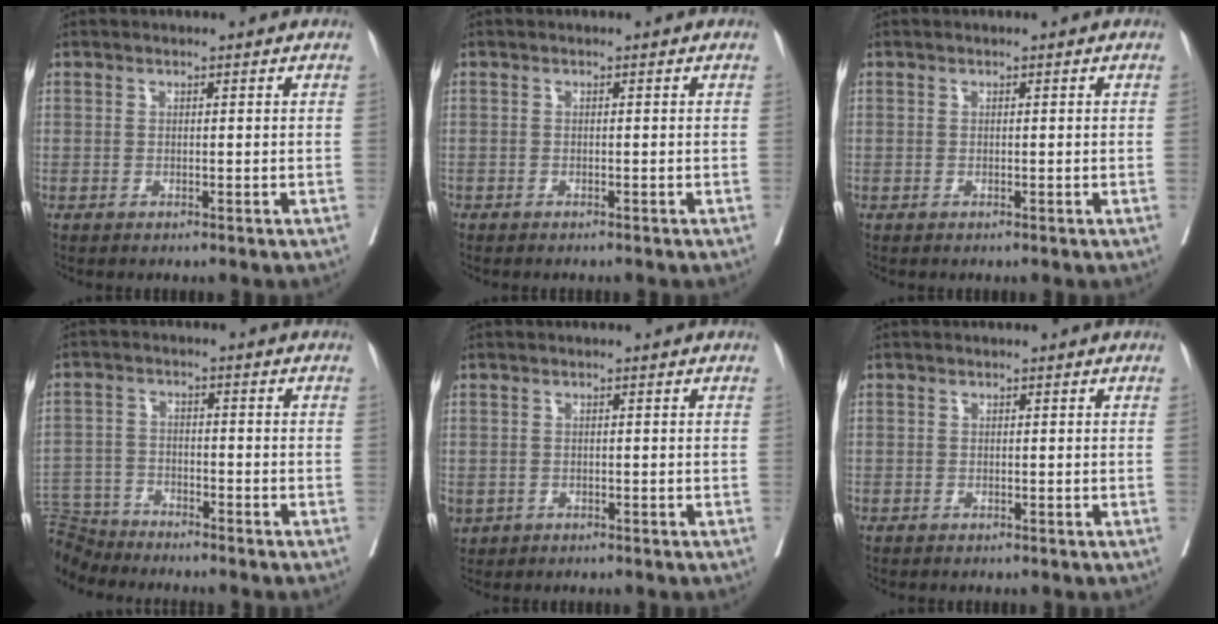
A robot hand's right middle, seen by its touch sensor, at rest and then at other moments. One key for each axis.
{"total": 0.6, "fx": -0.5, "fy": 0.1, "fz": 0.1, "tx": -0.003, "ty": -0.001, "tz": -0.013}
{"total": 0.0}
{"total": 8.1, "fx": -7.9, "fy": 1.8, "fz": 0.4, "tx": -0.015, "ty": -0.001, "tz": -0.149}
{"total": 3.5, "fx": -1.4, "fy": 2.9, "fz": 1.3, "tx": -0.041, "ty": -0.006, "tz": -0.016}
{"total": 0.7, "fx": -0.3, "fy": 0.6, "fz": 0.0, "tx": 0.000, "ty": 0.003, "tz": -0.007}